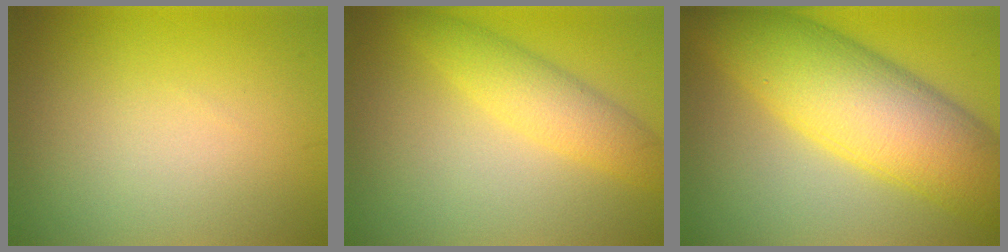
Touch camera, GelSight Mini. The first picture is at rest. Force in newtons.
{"total": 3.8, "press": 3.8, "slide": 0.1}
{"total": 12.2, "press": 12.2, "slide": 0.1}